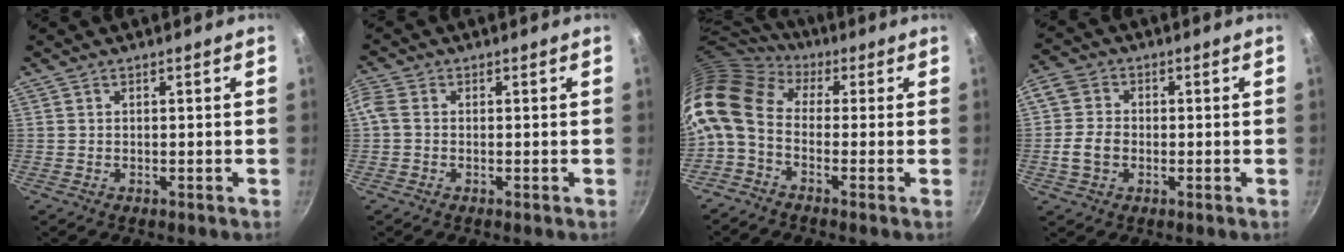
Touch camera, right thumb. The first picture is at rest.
{"total": 2.7, "force": [-0.2, 1.9, 1.8], "torque": [-0.042, 0.007, -0.012]}
{"total": 13.7, "force": [0.1, 9.4, 10.0], "torque": [-0.203, 0.026, -0.021]}
{"total": 7.2, "force": [-1.0, 5.7, 4.2], "torque": [-0.066, 0.012, -0.032]}